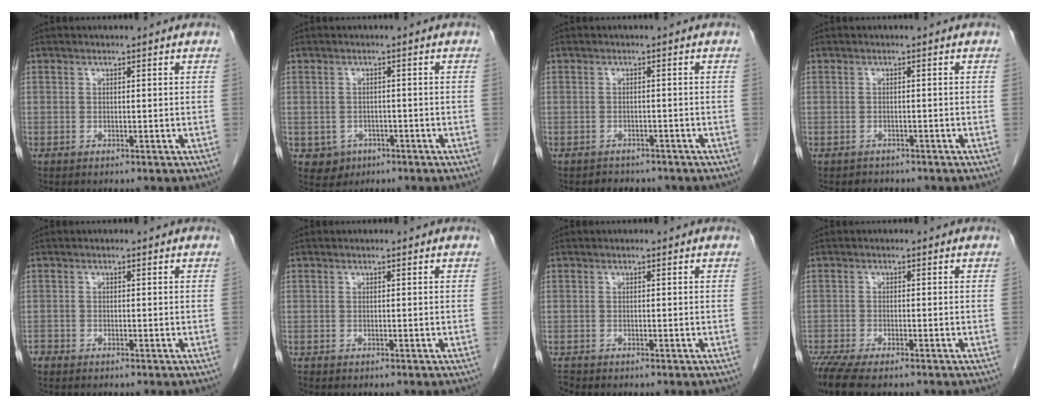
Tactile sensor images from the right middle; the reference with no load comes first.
{"total": 3.2, "force": [-1.4, 2.8, 0.6], "torque": [-0.005, 0.008, -0.013]}
{"total": 3.4, "force": [-3.0, 1.6, 0.4], "torque": [-0.014, 0.001, -0.037]}
{"total": 1.5, "force": [-1.3, 0.8, -0.1], "torque": [-0.011, -0.001, -0.021]}
{"total": 1.1, "force": [-1.0, 0.4, 0.0], "torque": [-0.001, 0.000, -0.020]}
{"total": 0.0}
{"total": 0.7, "force": [-0.6, -0.1, -0.2], "torque": [-0.001, -0.007, -0.012]}
{"total": 7.0, "force": [-5.4, 1.5, 4.1], "torque": [-0.072, -0.016, -0.091]}